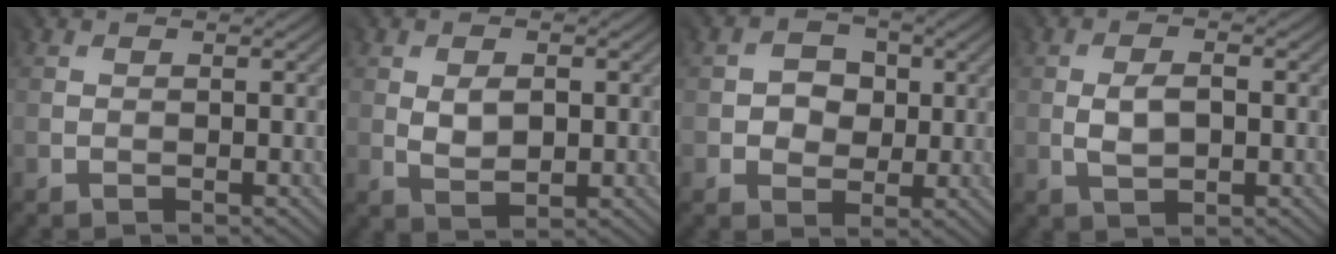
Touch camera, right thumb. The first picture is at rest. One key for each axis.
{"total": 2.9, "fx": 0.8, "fy": 2.0, "fz": 1.9, "tx": -0.039, "ty": -0.003, "tz": 0.022}
{"total": 3.7, "fx": 0.3, "fy": 3.5, "fz": 1.2, "tx": -0.023, "ty": 0.001, "tz": -0.001}
{"total": 2.5, "fx": -0.2, "fy": 1.5, "fz": 2.0, "tx": -0.039, "ty": -0.001, "tz": -0.001}